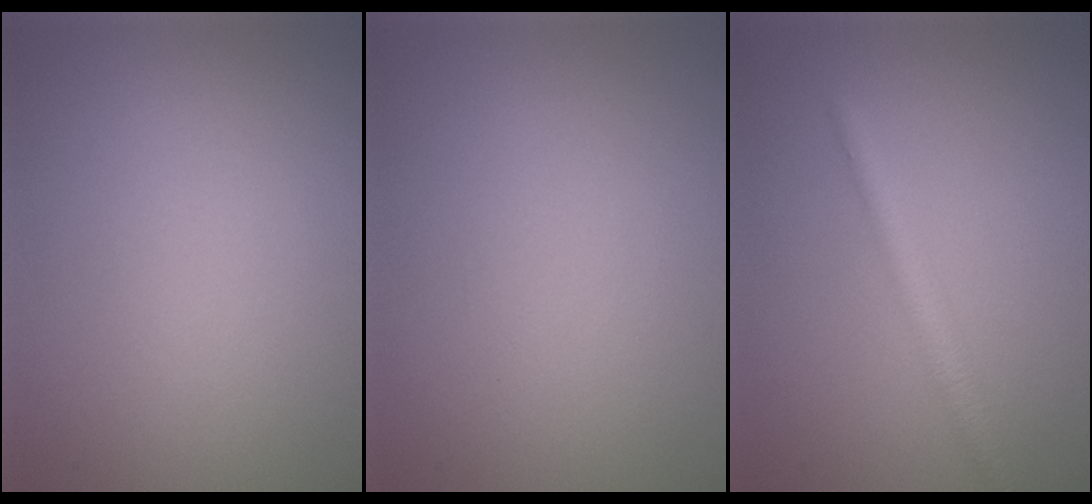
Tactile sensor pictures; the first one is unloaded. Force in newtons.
{"total": 0.0}
{"total": 2.4, "press": 2.4, "slide": 0.1}